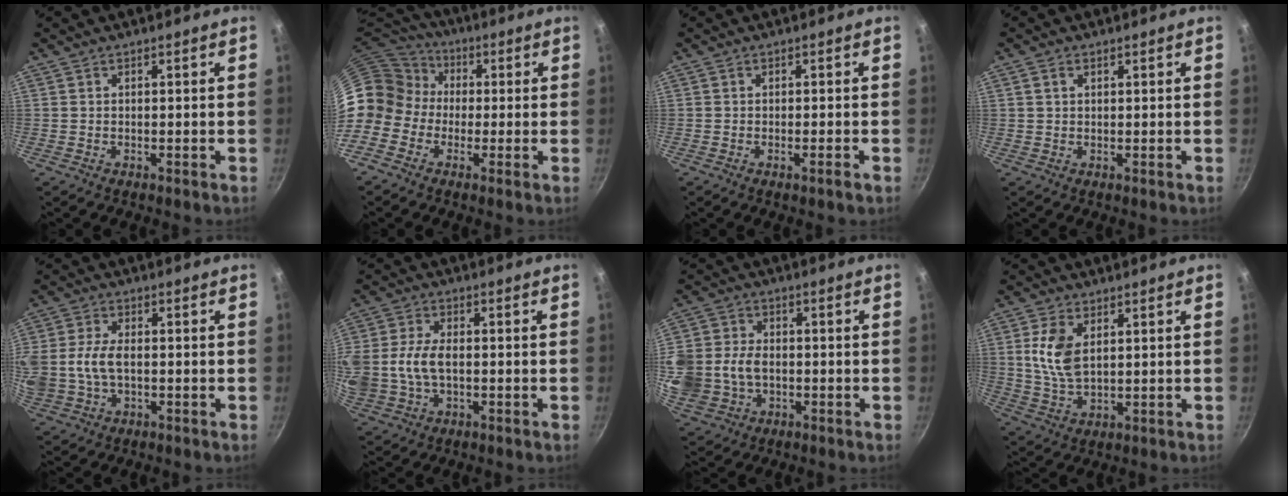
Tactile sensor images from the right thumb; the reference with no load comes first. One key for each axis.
{"total": 14.7, "fx": -0.7, "fy": 13.2, "fz": 6.5, "tx": -0.106, "ty": 0.045, "tz": -0.036}
{"total": 1.5, "fx": -0.7, "fy": 0.1, "fz": 1.3, "tx": -0.029, "ty": 0.003, "tz": -0.014}
{"total": 1.8, "fx": 0.8, "fy": 1.2, "fz": 1.0, "tx": -0.012, "ty": 0.002, "tz": 0.014}
{"total": 11.0, "fx": -0.4, "fy": 7.1, "fz": 8.3, "tx": -0.181, "ty": 0.011, "tz": -0.013}
{"total": 12.9, "fx": -0.5, "fy": 8.8, "fz": 9.4, "tx": -0.211, "ty": 0.016, "tz": -0.013}
{"total": 18.5, "fx": -1.5, "fy": 15.1, "fz": 10.6, "tx": -0.263, "ty": 0.033, "tz": -0.017}
{"total": 8.5, "fx": 2.2, "fy": 4.8, "fz": 6.6, "tx": -0.130, "ty": -0.013, "tz": 0.046}